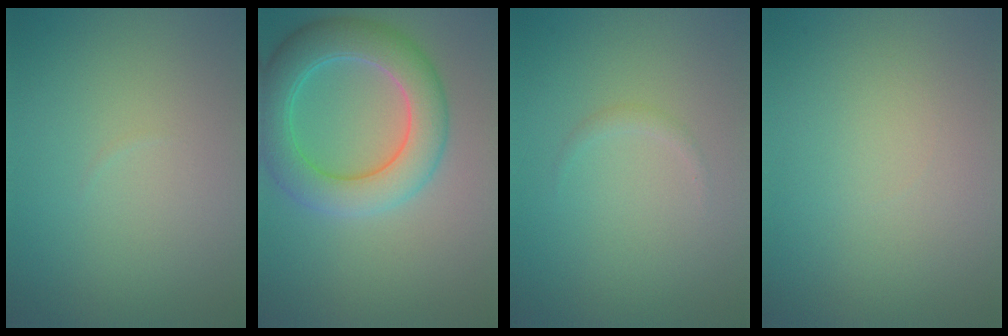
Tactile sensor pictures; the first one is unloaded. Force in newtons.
{"total": 6.9, "press": 6.9, "slide": 0.2}
{"total": 0.6, "press": 0.6, "slide": 0.0}
{"total": 0.0}